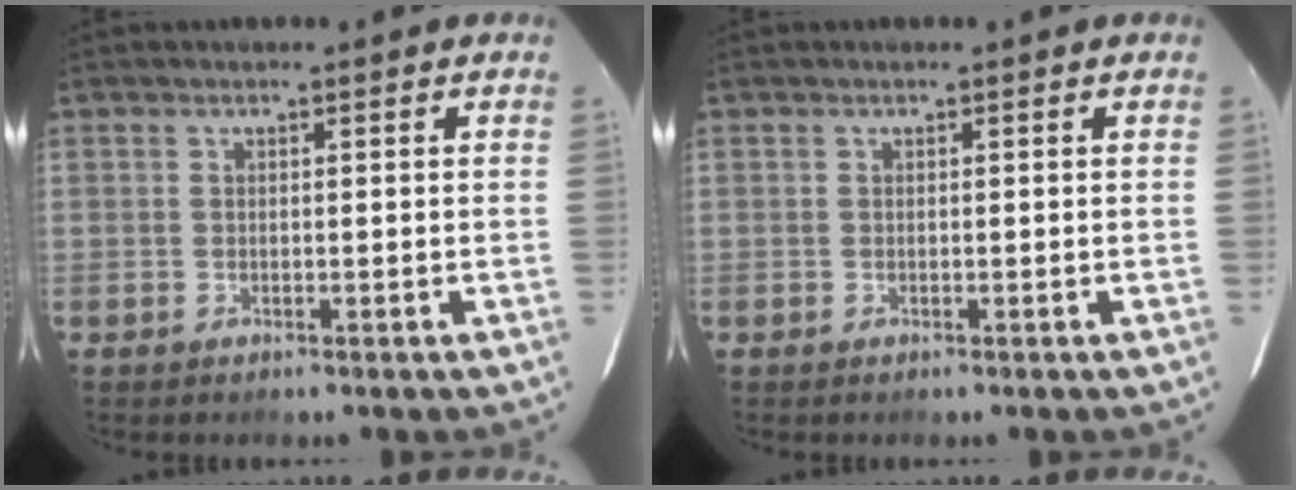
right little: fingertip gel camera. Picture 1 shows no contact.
{"total": 0.0}